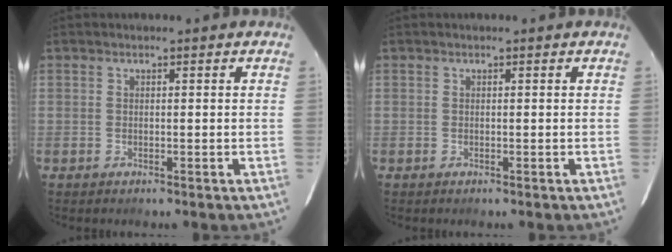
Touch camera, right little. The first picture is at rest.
{"total": 0.0}